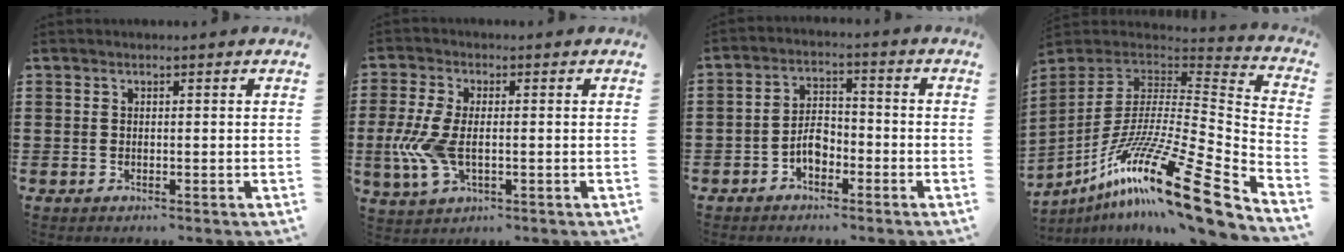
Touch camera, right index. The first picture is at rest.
{"total": 7.4, "force": [-0.9, 3.5, 6.4], "torque": [-0.162, -0.012, -0.023]}
{"total": 4.2, "force": [-2.1, 2.5, 2.6], "torque": [-0.054, 0.007, -0.043]}
{"total": 20.5, "force": [-12.9, 3.0, 15.6], "torque": [-0.286, 0.017, -0.237]}